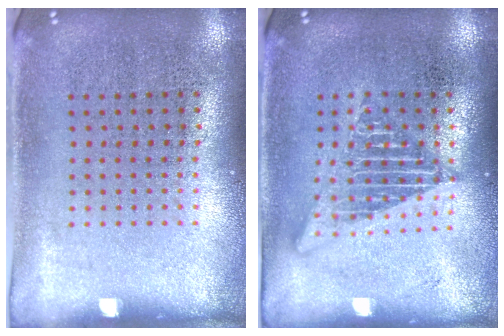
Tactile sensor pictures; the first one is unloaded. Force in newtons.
{"total": 2.7, "press": 2.7, "slide": 0.3}